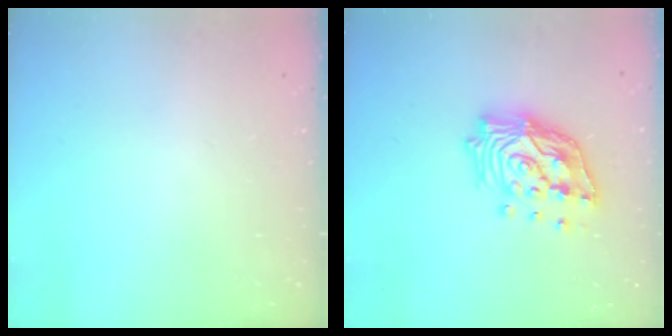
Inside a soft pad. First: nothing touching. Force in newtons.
{"total": 16.9, "press": 16.7, "slide": 2.3}